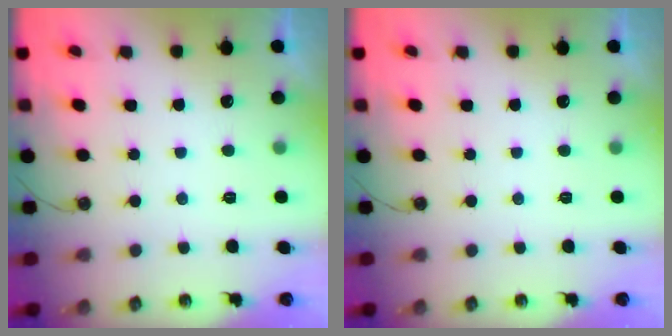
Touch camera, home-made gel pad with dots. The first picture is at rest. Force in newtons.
{"total": 0.0}